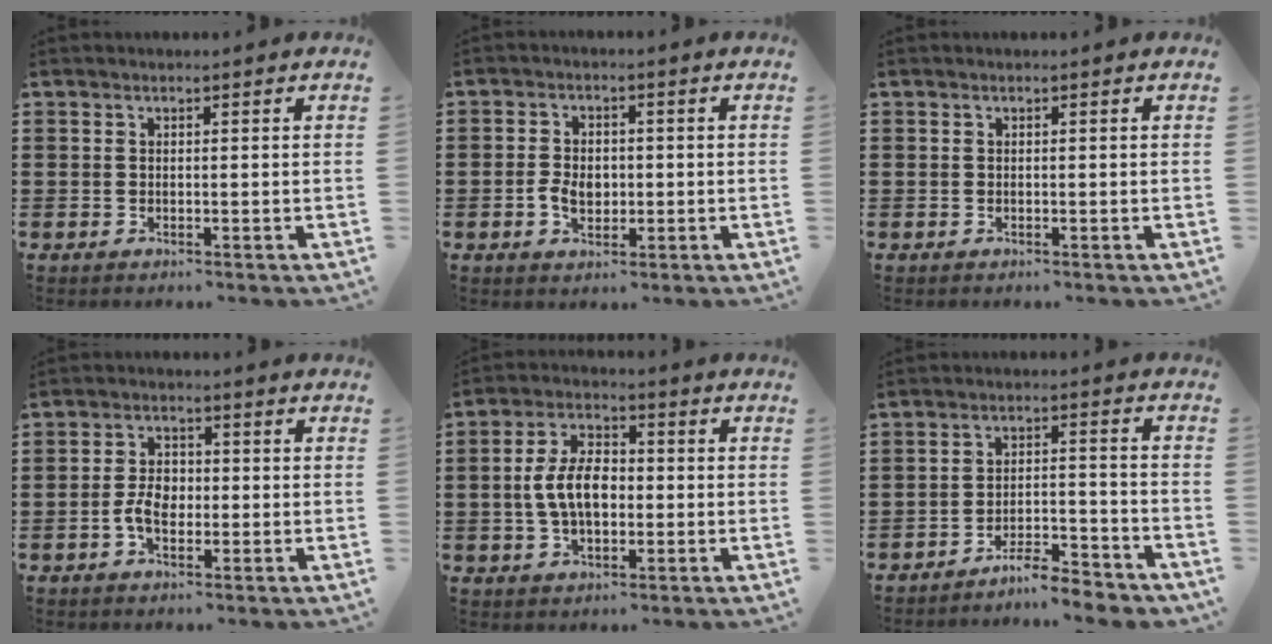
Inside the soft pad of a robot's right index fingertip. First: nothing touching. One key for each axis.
{"total": 3.7, "fx": -0.6, "fy": 2.7, "fz": 2.5, "tx": -0.058, "ty": 0.004, "tz": -0.015}
{"total": 0.0}
{"total": 4.2, "fx": -1.0, "fy": 2.6, "fz": 3.1, "tx": -0.074, "ty": 0.002, "tz": -0.024}
{"total": 7.8, "fx": -0.6, "fy": 4.6, "fz": 6.3, "tx": -0.147, "ty": 0.005, "tz": -0.018}
{"total": 5.4, "fx": -5.2, "fy": 0.3, "fz": 1.6, "tx": -0.029, "ty": 0.004, "tz": -0.101}